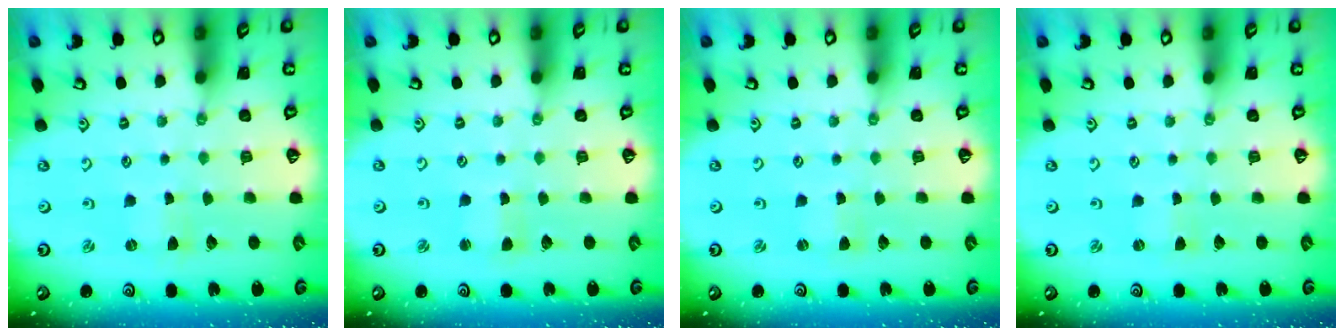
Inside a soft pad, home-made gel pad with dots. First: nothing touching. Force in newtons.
{"total": 1.4, "press": 1.4, "slide": 0.2}
{"total": 1.5, "press": 1.4, "slide": 0.2}
{"total": 0.0}